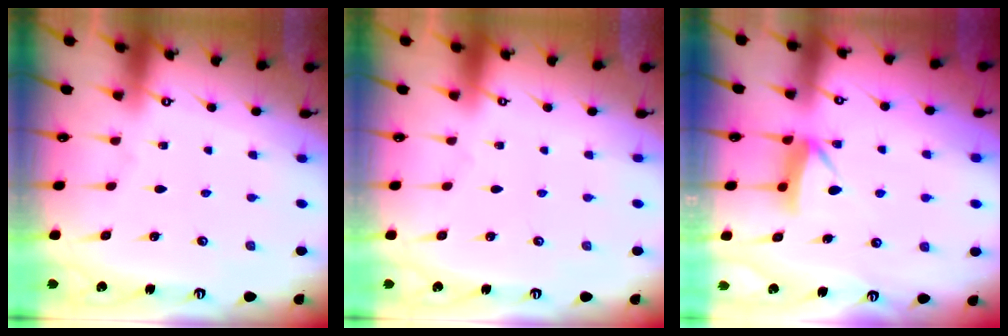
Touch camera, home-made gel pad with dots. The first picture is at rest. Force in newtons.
{"total": 0.0}
{"total": 7.2, "press": 7.2, "slide": 0.8}